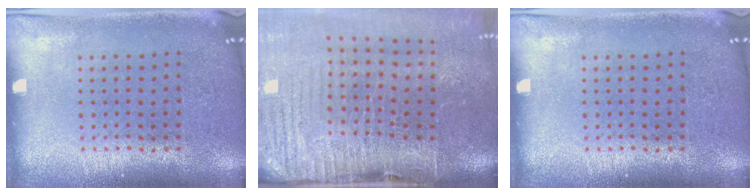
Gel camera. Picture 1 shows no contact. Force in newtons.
{"total": 4.3, "press": 3.6, "slide": 2.4}
{"total": 0.0}